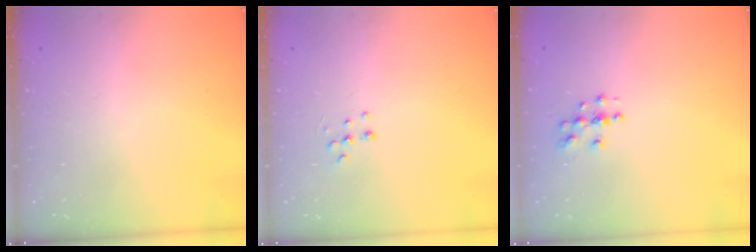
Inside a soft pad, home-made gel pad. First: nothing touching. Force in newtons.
{"total": 5.2, "press": 5.2, "slide": 0.7}
{"total": 3.9, "press": 3.9, "slide": 0.3}